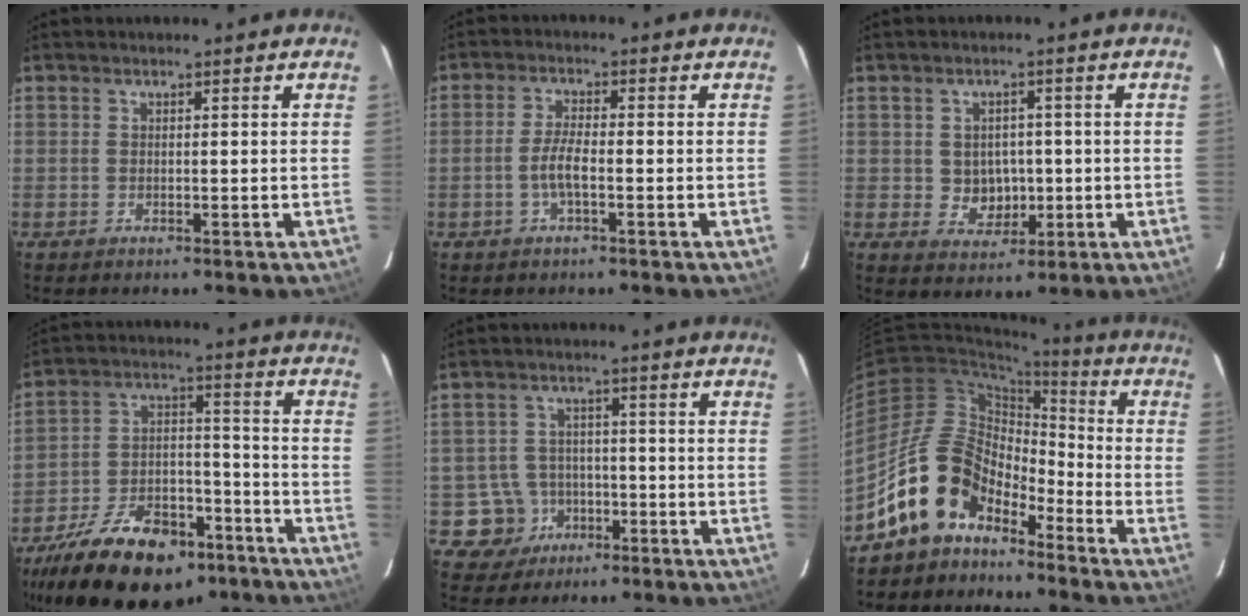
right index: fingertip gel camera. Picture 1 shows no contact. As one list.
[{"total": 4.1, "force": [-1.4, 0.8, 3.7], "torque": [-0.080, 0.003, -0.026]}, {"total": 5.2, "force": [-0.3, 4.7, 2.2], "torque": [-0.043, 0.008, 0.009]}, {"total": 23.6, "force": [-16.0, 11.7, 12.9], "torque": [-0.257, 0.001, -0.244]}, {"total": 6.5, "force": [-2.9, 5.8, 0.4], "torque": [-0.025, 0.027, -0.038]}, {"total": 12.8, "force": [-9.5, 6.9, 5.2], "torque": [-0.098, 0.028, -0.171]}]